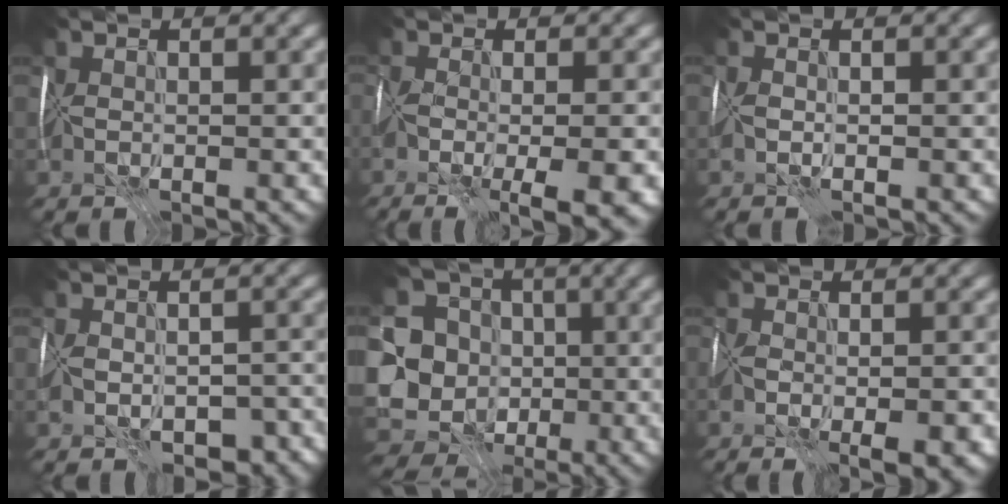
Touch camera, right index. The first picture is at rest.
{"total": 8.2, "force": [-3.4, 3.0, 6.8], "torque": [-0.093, -0.020, -0.038]}
{"total": 1.2, "force": [-0.6, 0.5, 1.0], "torque": [-0.021, -0.003, -0.013]}
{"total": 7.7, "force": [-5.0, 4.3, 4.0], "torque": [-0.054, -0.016, -0.066]}
{"total": 14.3, "force": [-2.4, 12.9, 5.9], "torque": [-0.143, -0.010, -0.062]}
{"total": 5.6, "force": [-2.5, 2.2, 4.5], "torque": [-0.066, -0.006, -0.028]}